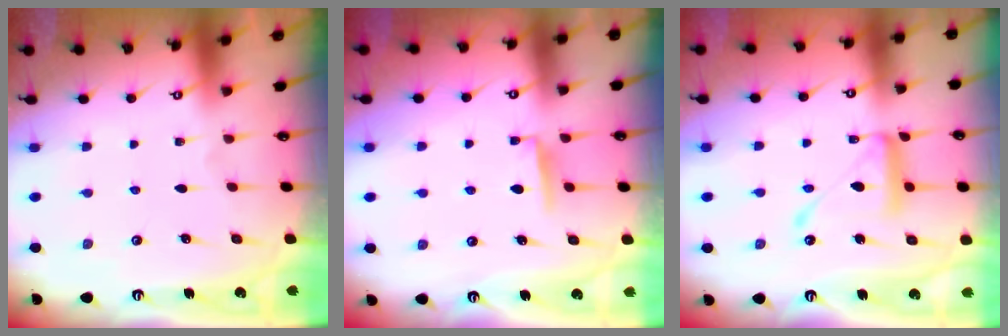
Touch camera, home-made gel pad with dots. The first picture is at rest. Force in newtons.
{"total": 5.1, "press": 5.0, "slide": 0.6}
{"total": 15.9, "press": 15.8, "slide": 1.4}